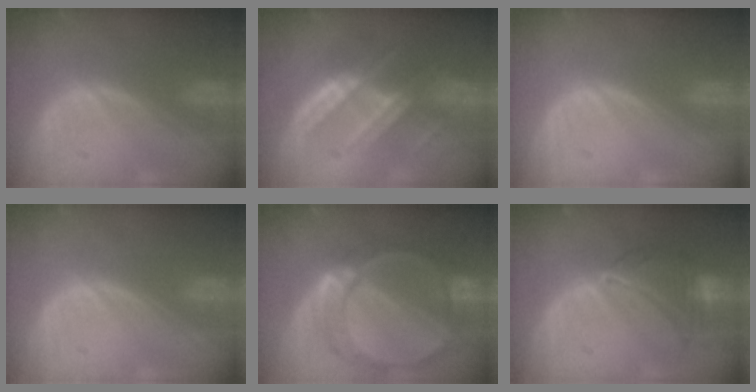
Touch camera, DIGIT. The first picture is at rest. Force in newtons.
{"total": 7.0, "press": 6.9, "slide": 1.1}
{"total": 0.0}
{"total": 0.0}
{"total": 9.6, "press": 8.3, "slide": 4.7}
{"total": 8.1, "press": 7.2, "slide": 3.6}